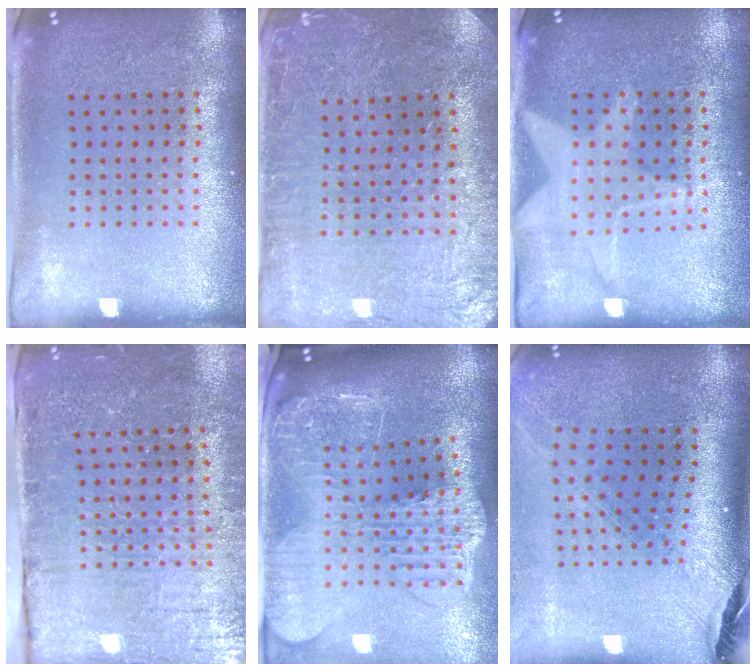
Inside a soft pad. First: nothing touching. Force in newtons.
{"total": 1.1, "press": 1.1, "slide": 0.1}
{"total": 1.1, "press": 1.1, "slide": 0.1}
{"total": 4.1, "press": 4.1, "slide": 0.5}
{"total": 4.0, "press": 3.1, "slide": 2.6}
{"total": 1.8, "press": 1.5, "slide": 0.9}